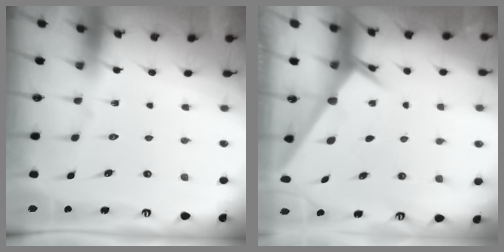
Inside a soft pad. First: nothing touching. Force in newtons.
{"total": 2.0, "press": 2.0, "slide": 0.1}